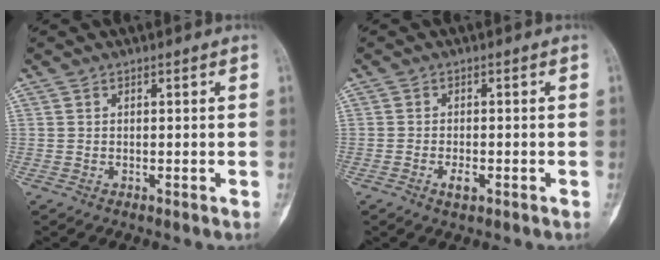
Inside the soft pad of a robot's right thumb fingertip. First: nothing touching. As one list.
[{"total": 2.4, "force": [-1.1, 1.1, 1.8], "torque": [-0.029, 0.005, -0.020]}]